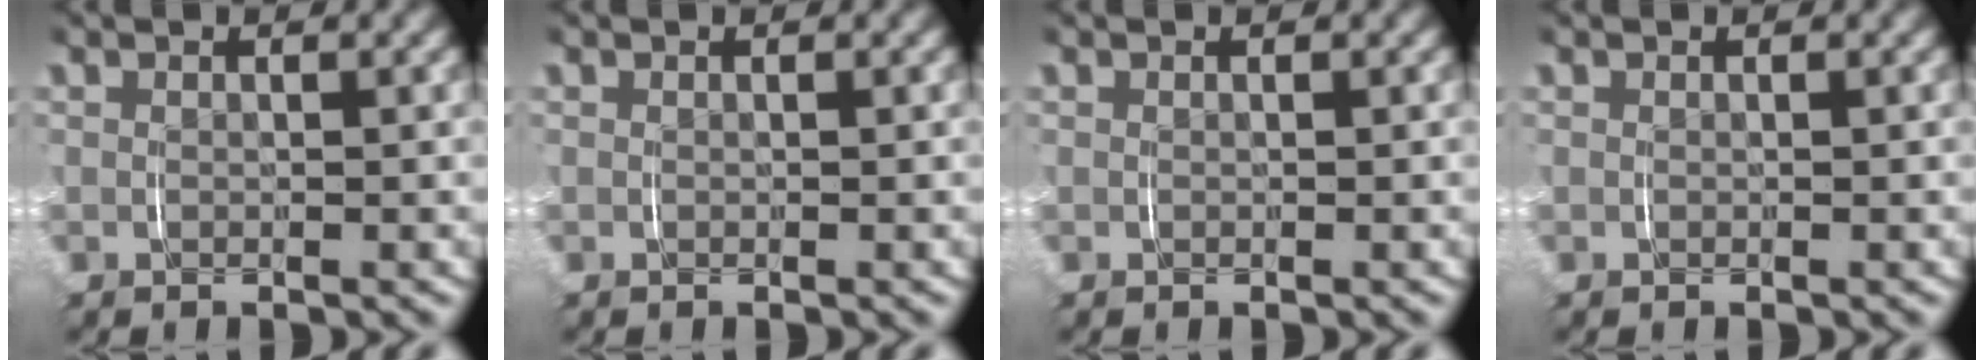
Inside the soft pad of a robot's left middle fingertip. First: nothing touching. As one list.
[{"total": 0.0}, {"total": 0.0}, {"total": 0.0}]